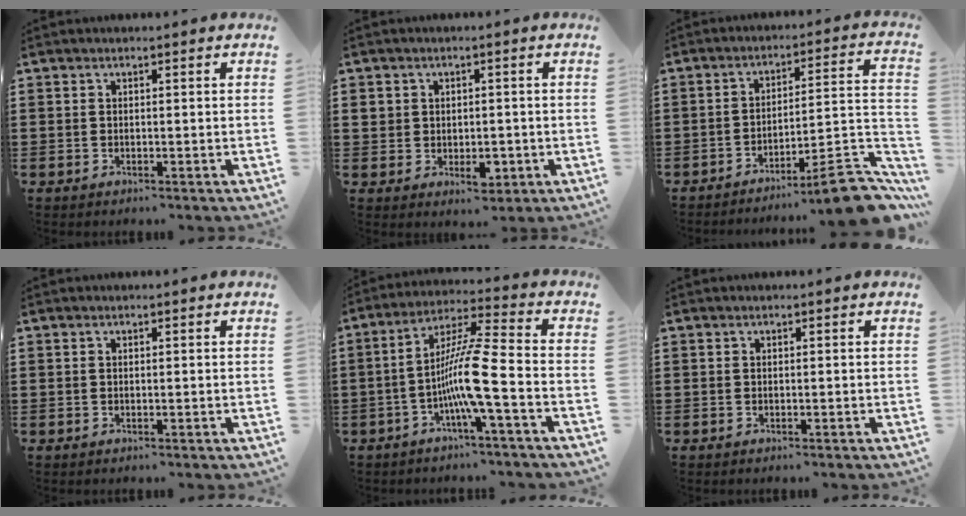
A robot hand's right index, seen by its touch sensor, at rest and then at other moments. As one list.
[{"total": 3.9, "force": [-0.3, 3.3, 2.1], "torque": [-0.037, 0.006, -0.007]}, {"total": 9.9, "force": [-7.8, 0.7, 6.0], "torque": [-0.083, 0.014, -0.146]}, {"total": 0.0}, {"total": 9.7, "force": [-3.7, -0.1, 9.0], "torque": [-0.184, -0.010, -0.078]}, {"total": 0.0}]